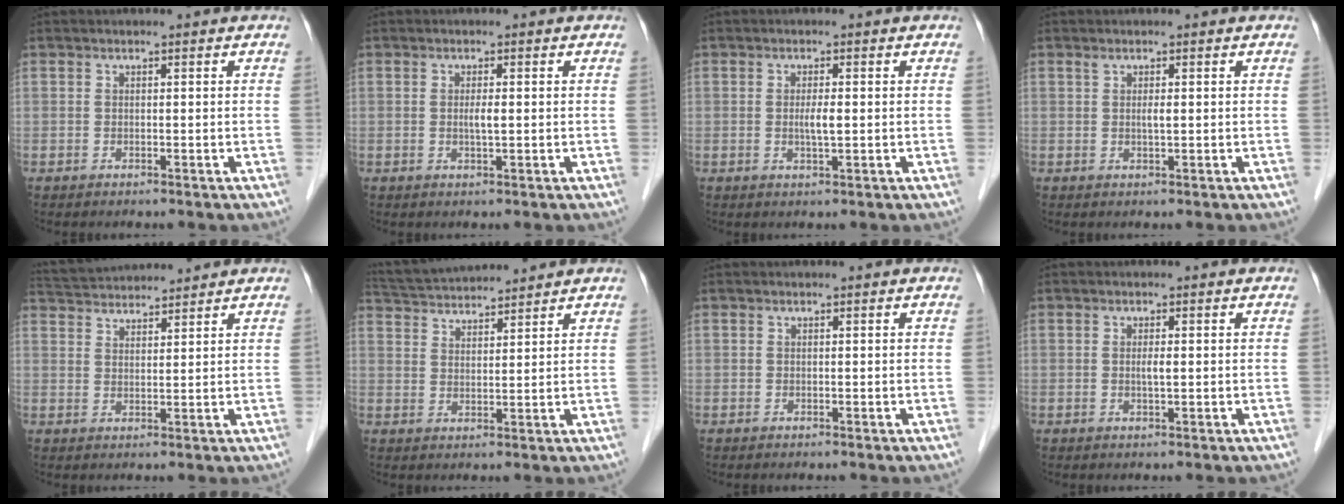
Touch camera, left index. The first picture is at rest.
{"total": 1.8, "force": [-0.1, 0.2, 1.7], "torque": [-0.035, -0.001, 0.000]}
{"total": 2.3, "force": [-0.1, 0.3, 2.3], "torque": [-0.046, -0.002, -0.001]}
{"total": 1.2, "force": [0.2, 0.2, 1.1], "torque": [-0.023, 0.003, 0.005]}
{"total": 8.4, "force": [8.2, 0.5, 1.9], "torque": [-0.043, 0.032, 0.136]}
{"total": 9.2, "force": [8.9, 0.2, 2.4], "torque": [-0.055, 0.028, 0.151]}
{"total": 0.0}
{"total": 1.4, "force": [0.0, 0.2, 1.4], "torque": [-0.027, -0.001, 0.000]}